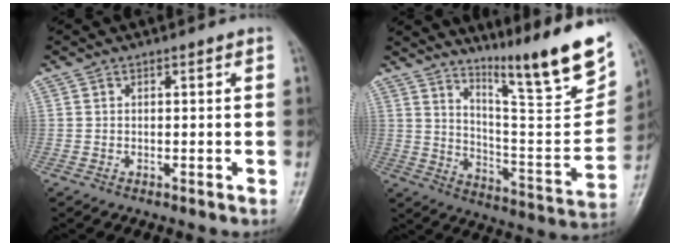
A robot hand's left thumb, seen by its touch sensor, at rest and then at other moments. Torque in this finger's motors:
{"motor_torque": [0.71, 0.09, 1.38, -1.39, 0.19]}